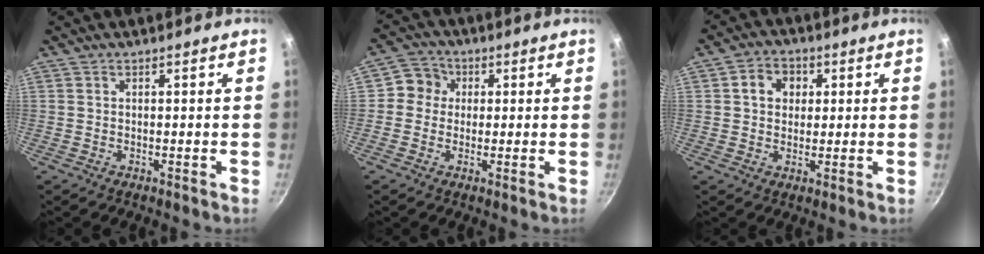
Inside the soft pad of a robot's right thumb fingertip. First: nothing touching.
{"total": 5.1, "force": [0.6, 4.9, 1.5], "torque": [0.007, 0.010, -0.006]}
{"total": 5.9, "force": [1.5, 4.9, 2.9], "torque": [-0.023, 0.005, 0.016]}